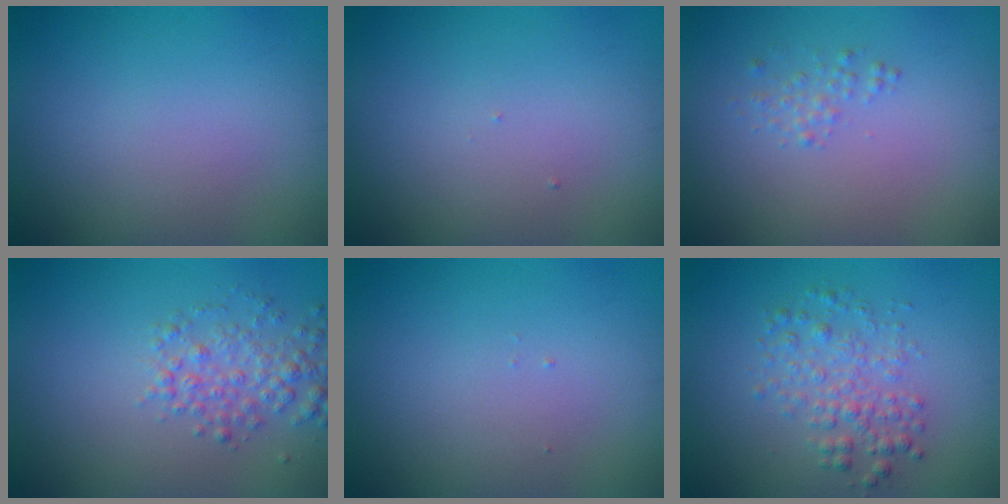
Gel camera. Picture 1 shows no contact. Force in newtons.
{"total": 0.0}
{"total": 0.9, "press": 0.9, "slide": 0.0}
{"total": 2.7, "press": 2.7, "slide": 0.1}
{"total": 0.0}
{"total": 2.7, "press": 2.7, "slide": 0.0}